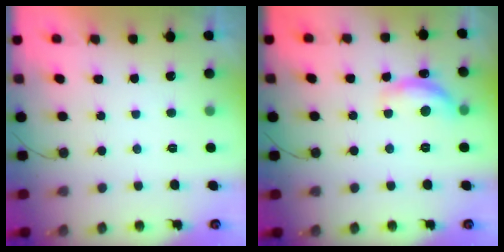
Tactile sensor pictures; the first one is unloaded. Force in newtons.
{"total": 12.3, "press": 12.3, "slide": 0.8}